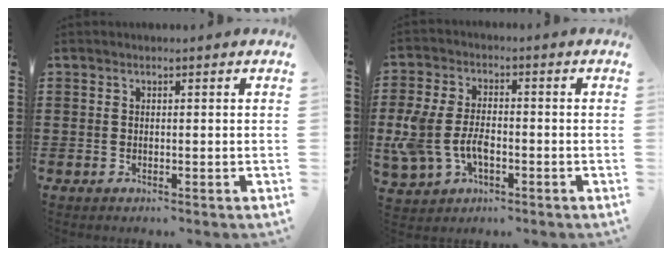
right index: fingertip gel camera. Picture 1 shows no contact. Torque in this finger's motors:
{"motor_torque": [0.42, 0.26, 0.21, 0.21]}